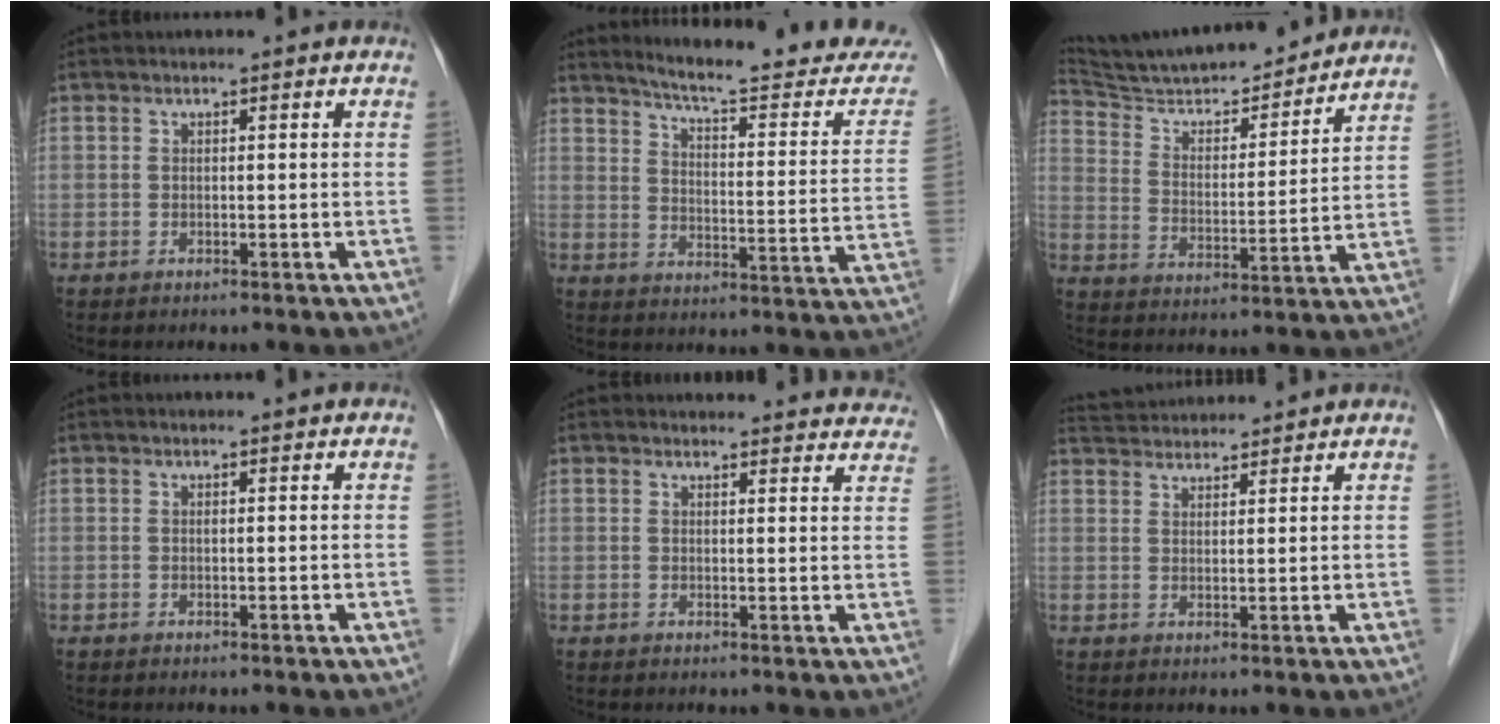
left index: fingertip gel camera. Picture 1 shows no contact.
{"total": 20.0, "force": [18.8, 1.2, 6.9], "torque": [-0.092, -0.084, 0.230]}
{"total": 19.3, "force": [18.0, 2.5, 6.8], "torque": [-0.113, 0.000, 0.277]}
{"total": 0.0}
{"total": 14.5, "force": [13.9, 3.6, 1.9], "torque": [0.011, -0.019, 0.130]}
{"total": 7.1, "force": [7.0, 0.6, 1.4], "torque": [-0.032, 0.034, 0.114]}